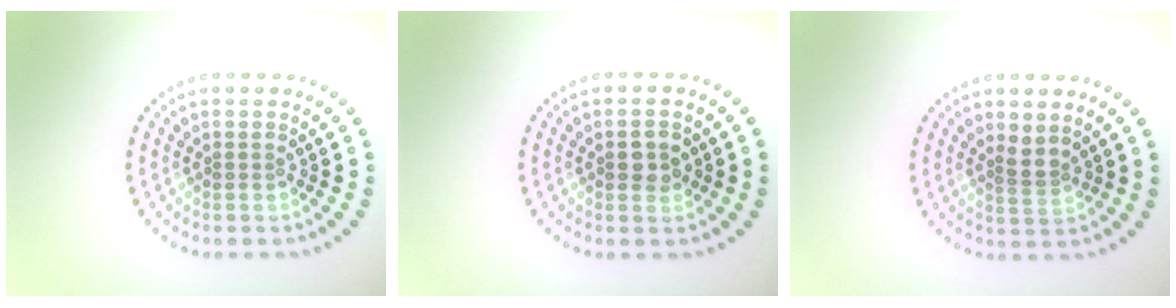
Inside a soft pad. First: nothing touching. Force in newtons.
{"total": 1.8, "press": 1.8, "slide": 0.1}
{"total": 1.5, "press": 1.0, "slide": 1.1}